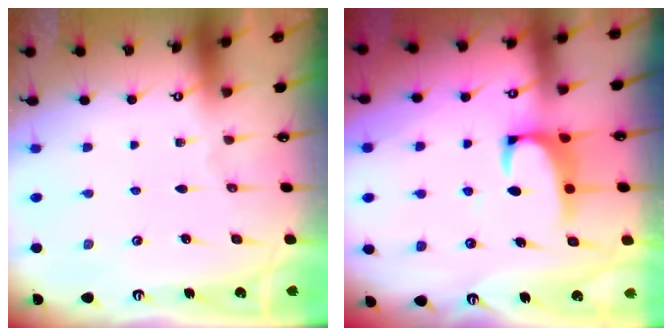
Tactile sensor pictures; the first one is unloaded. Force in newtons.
{"total": 2.1, "press": 1.8, "slide": 0.9}